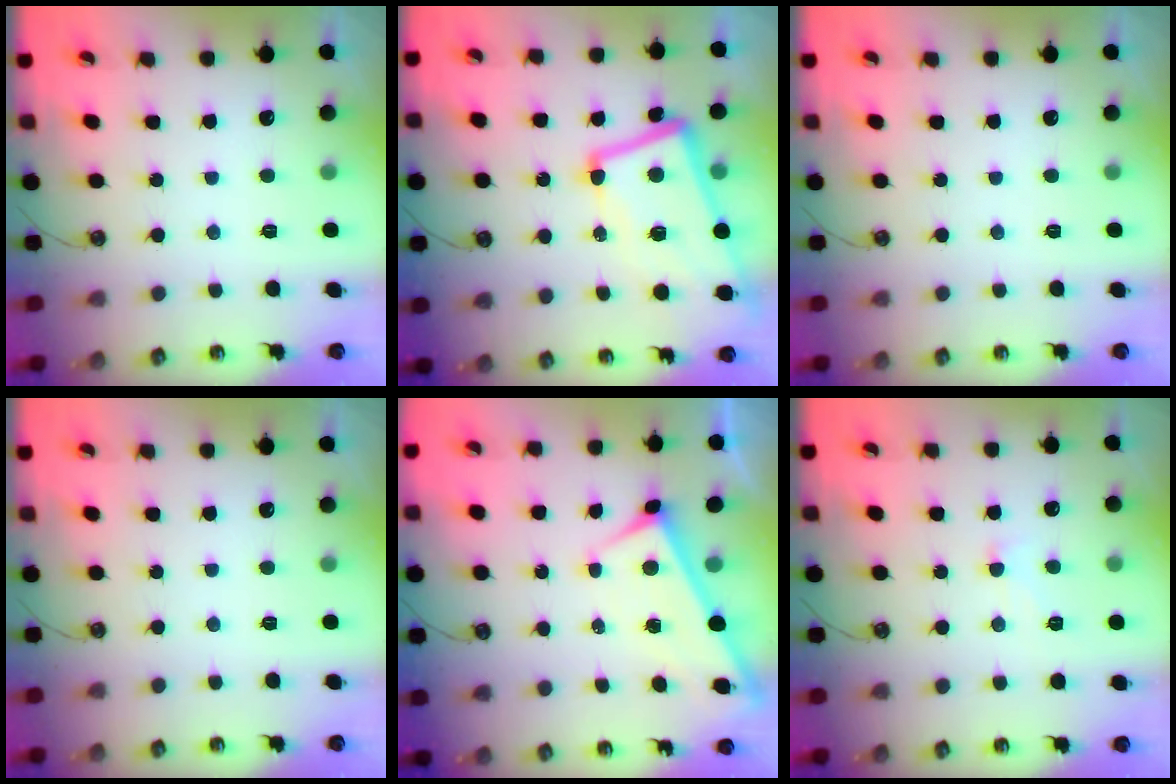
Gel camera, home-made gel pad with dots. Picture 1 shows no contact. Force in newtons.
{"total": 8.8, "press": 8.5, "slide": 2.2}
{"total": 0.0}
{"total": 0.0}
{"total": 1.4, "press": 1.3, "slide": 0.5}
{"total": 1.8, "press": 1.7, "slide": 0.6}